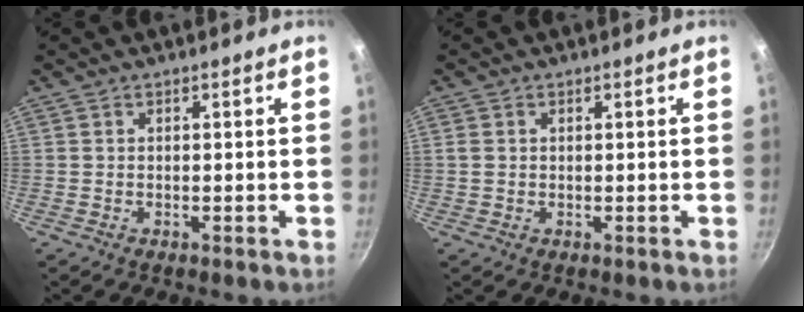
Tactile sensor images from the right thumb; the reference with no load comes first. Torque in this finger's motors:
{"motor_torque": [-0.22, -0.28, -0.36, 0.35, -0.09]}